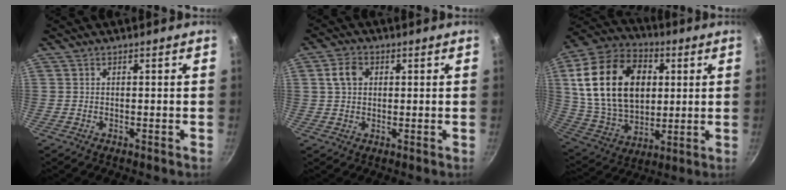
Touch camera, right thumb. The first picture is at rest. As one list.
[{"total": 4.9, "force": [1.2, 3.7, 2.9], "torque": [-0.040, 0.008, 0.017]}, {"total": 25.6, "force": [5.1, 17.5, 18.0], "torque": [-0.306, 0.003, 0.097]}]